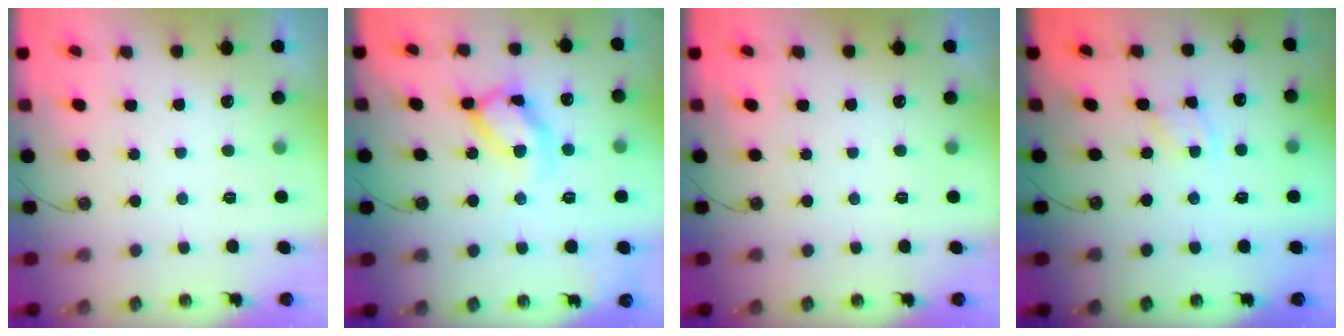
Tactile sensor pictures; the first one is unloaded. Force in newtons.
{"total": 14.5, "press": 14.5, "slide": 1.2}
{"total": 0.0}
{"total": 2.6, "press": 2.6, "slide": 0.4}